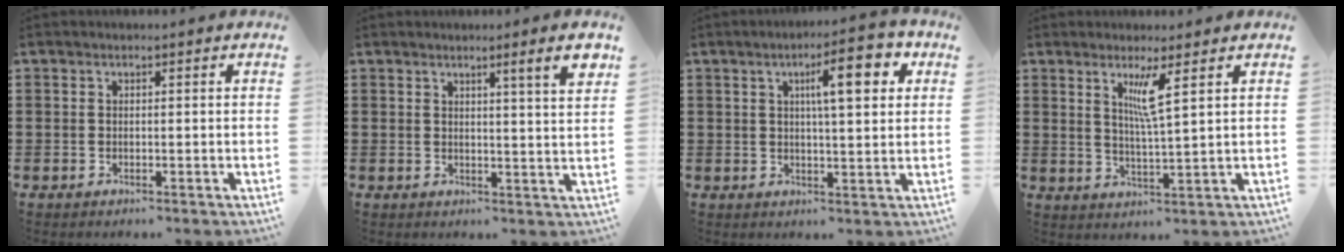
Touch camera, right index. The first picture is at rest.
{"total": 3.8, "force": [2.2, -0.7, 3.0], "torque": [-0.048, -0.011, 0.032]}
{"total": 8.5, "force": [3.0, 2.1, 7.6], "torque": [-0.122, -0.003, 0.042]}
{"total": 4.6, "force": [2.4, -0.1, 3.9], "torque": [-0.076, -0.006, 0.036]}